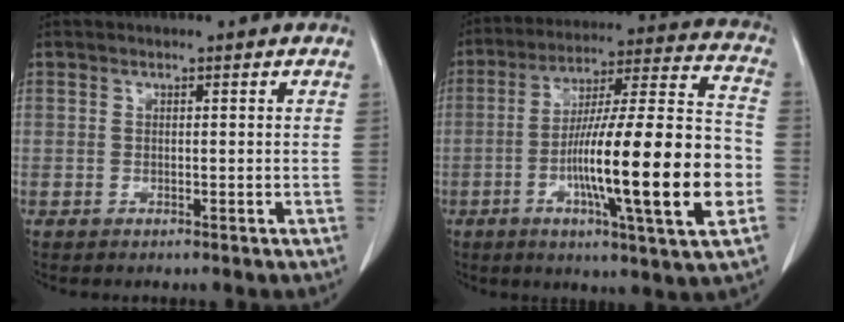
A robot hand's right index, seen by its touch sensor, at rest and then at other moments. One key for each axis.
{"total": 22.7, "fx": -5.5, "fy": 1.0, "fz": 22.0, "tx": -0.339, "ty": -0.003, "tz": -0.089}